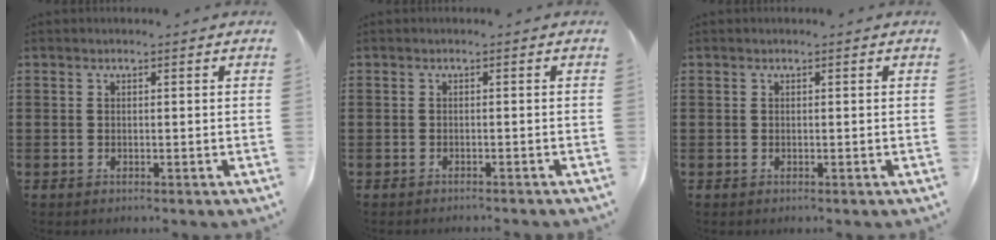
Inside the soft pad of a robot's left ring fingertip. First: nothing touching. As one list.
[{"total": 0.6, "force": [-0.6, -0.1, 0.1], "torque": [-0.005, -0.001, -0.013]}, {"total": 0.0}]